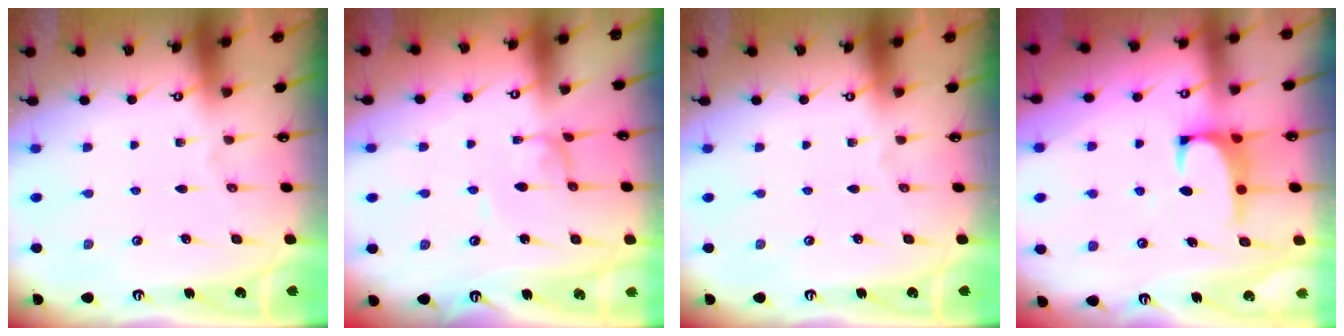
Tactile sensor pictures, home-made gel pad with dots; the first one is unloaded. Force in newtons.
{"total": 2.2, "press": 2.2, "slide": 0.1}
{"total": 0.0}
{"total": 1.3, "press": 1.2, "slide": 0.5}